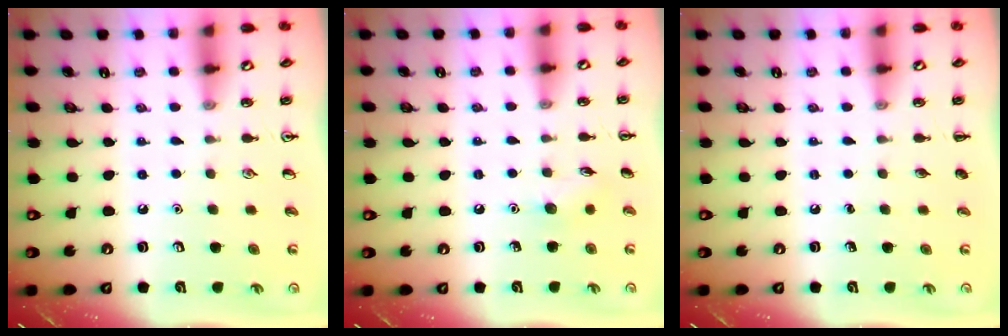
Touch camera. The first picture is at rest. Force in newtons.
{"total": 6.0, "press": 5.8, "slide": 1.6}
{"total": 0.0}